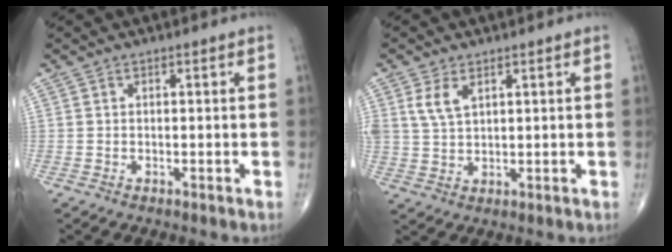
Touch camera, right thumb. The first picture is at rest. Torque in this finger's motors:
{"motor_torque": [0.18, 0.15, 0.58, 0.41, 0.21]}